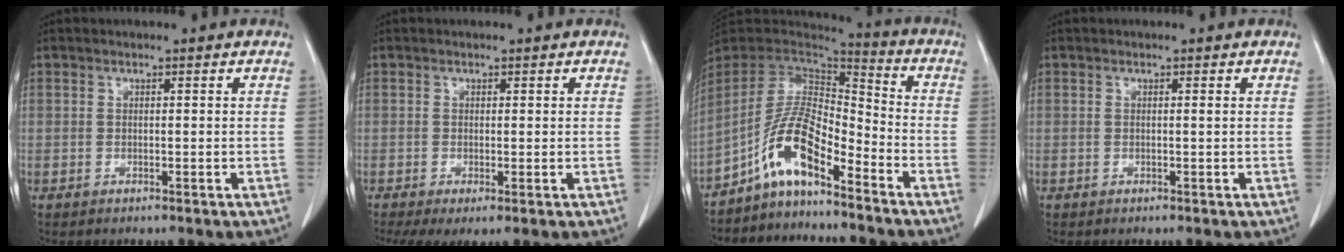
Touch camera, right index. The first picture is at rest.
{"total": 4.4, "force": [-2.1, 1.4, 3.6], "torque": [-0.063, -0.014, -0.034]}
{"total": 10.2, "force": [-6.4, 2.9, 7.4], "torque": [-0.151, 0.024, -0.120]}
{"total": 0.0}